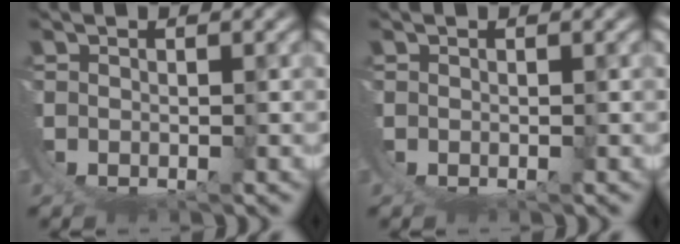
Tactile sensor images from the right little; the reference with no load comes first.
{"total": 0.0}